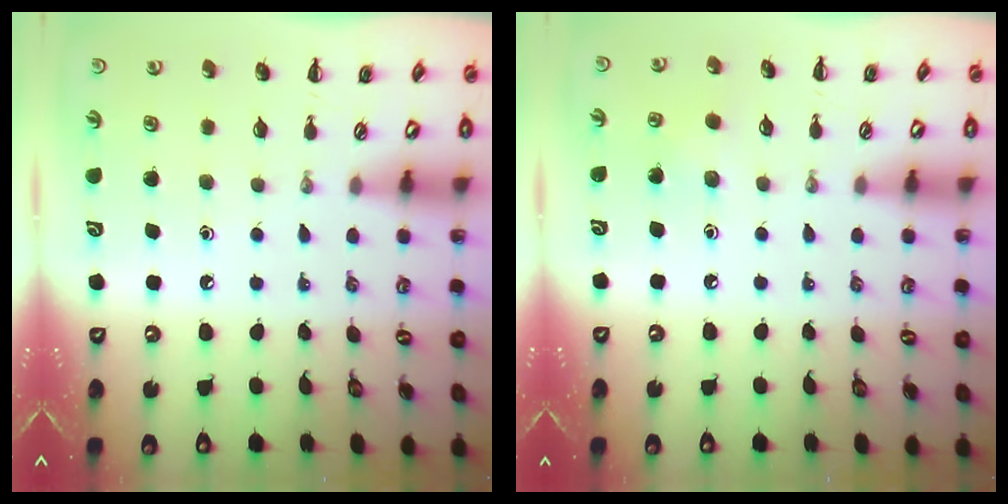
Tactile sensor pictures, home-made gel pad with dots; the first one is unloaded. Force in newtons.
{"total": 4.1, "press": 3.9, "slide": 1.1}